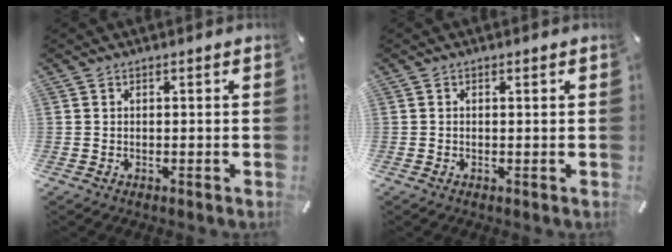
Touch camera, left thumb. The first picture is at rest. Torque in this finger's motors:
{"motor_torque": [0.44, 0.01, -0.11, 0.05, 0.00]}